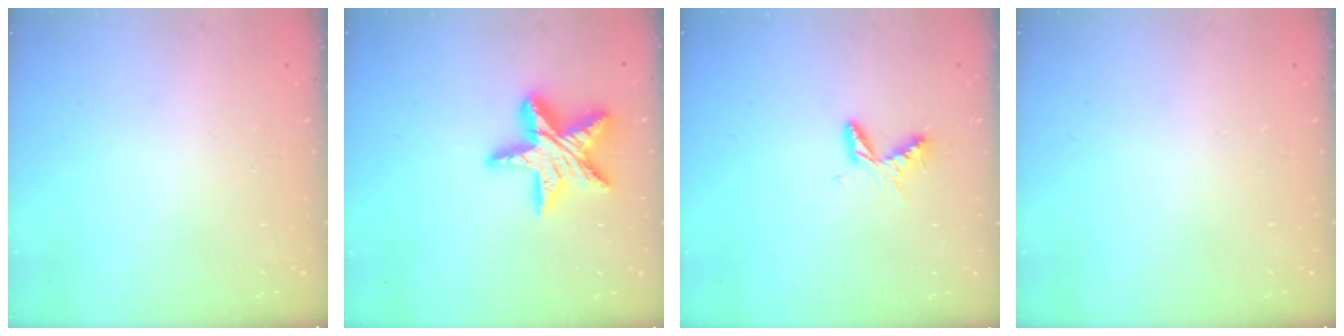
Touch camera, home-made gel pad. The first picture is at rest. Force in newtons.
{"total": 17.6, "press": 17.6, "slide": 1.4}
{"total": 5.6, "press": 5.6, "slide": 0.5}
{"total": 0.0}